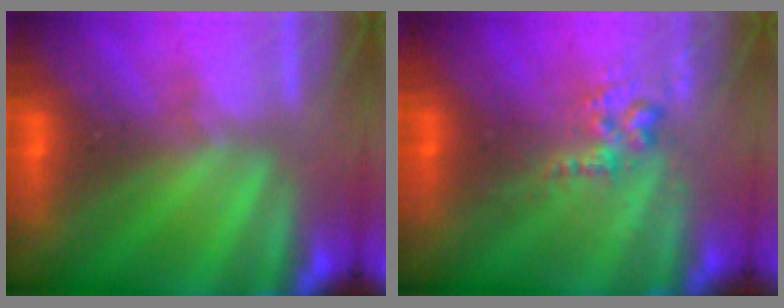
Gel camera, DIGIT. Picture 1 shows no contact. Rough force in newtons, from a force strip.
{"total": 2.6}